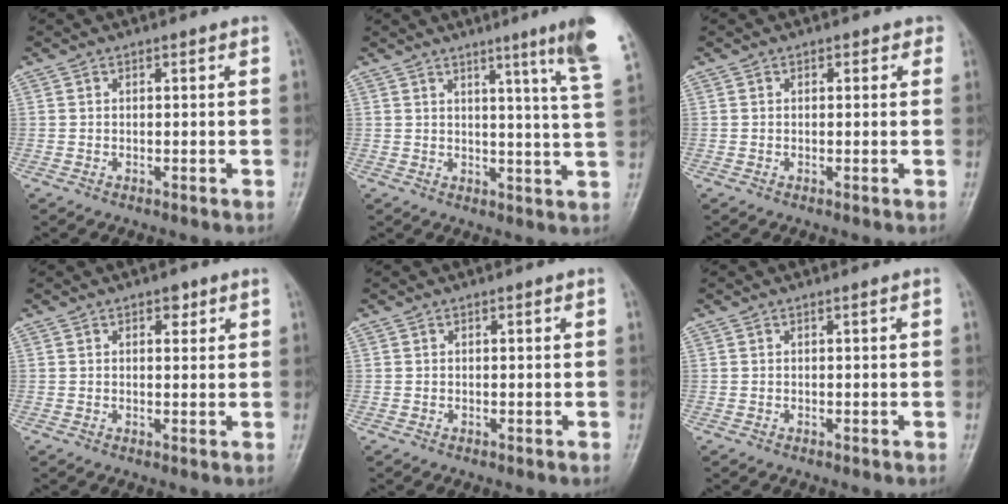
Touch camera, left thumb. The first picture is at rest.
{"total": 11.1, "force": [6.6, -0.7, 8.9], "torque": [-0.114, -0.037, 0.072]}
{"total": 1.5, "force": [0.7, 1.2, 0.6], "torque": [0.013, 0.001, 0.001]}
{"total": 2.3, "force": [1.3, 1.3, 1.4], "torque": [-0.005, -0.004, 0.015]}
{"total": 0.0}
{"total": 0.0}